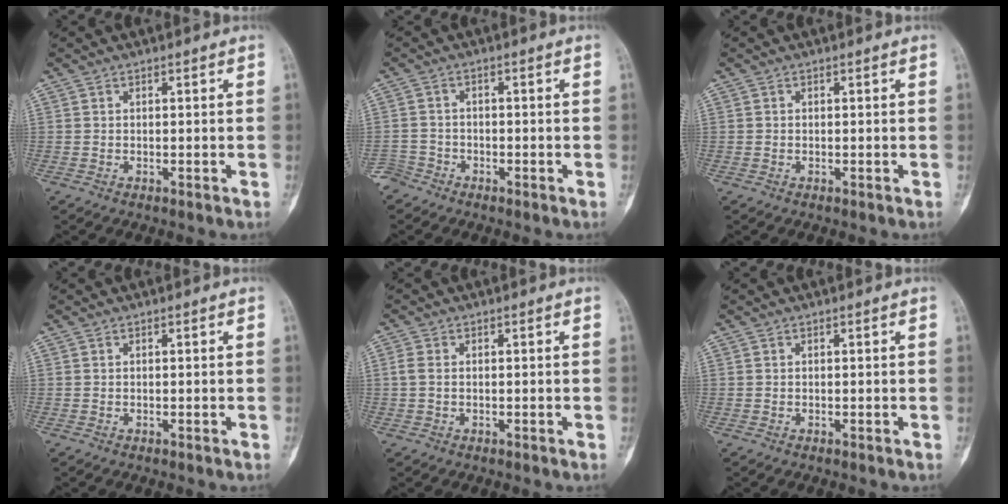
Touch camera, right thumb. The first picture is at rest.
{"total": 2.9, "force": [-2.4, 1.6, -0.5], "torque": [0.021, 0.009, -0.052]}
{"total": 0.0}
{"total": 0.0}
{"total": 2.2, "force": [0.0, 1.5, 1.5], "torque": [-0.041, 0.002, -0.001]}
{"total": 0.0}